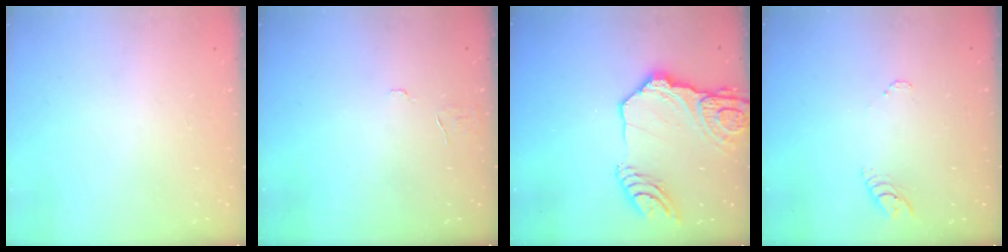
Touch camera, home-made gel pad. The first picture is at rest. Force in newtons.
{"total": 3.5, "press": 3.5, "slide": 0.3}
{"total": 19.8, "press": 19.7, "slide": 2.3}
{"total": 3.2, "press": 3.2, "slide": 0.4}